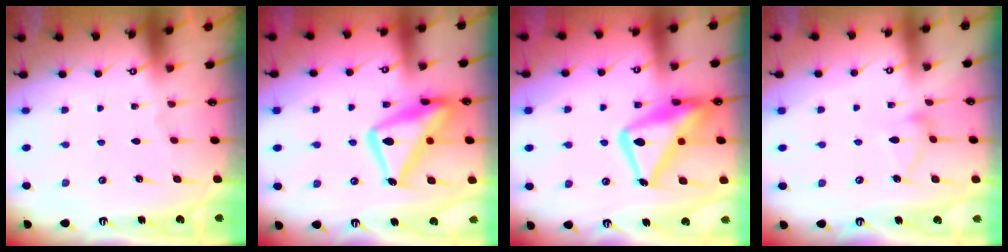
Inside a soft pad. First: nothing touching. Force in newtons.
{"total": 19.2, "press": 19.2, "slide": 1.8}
{"total": 18.8, "press": 18.7, "slide": 1.9}
{"total": 8.1, "press": 8.1, "slide": 0.4}